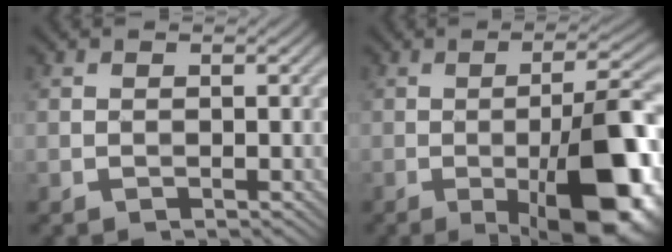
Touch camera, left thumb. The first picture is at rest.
{"total": 13.9, "force": [-4.3, 3.8, 12.7], "torque": [-0.161, 0.004, -0.067]}